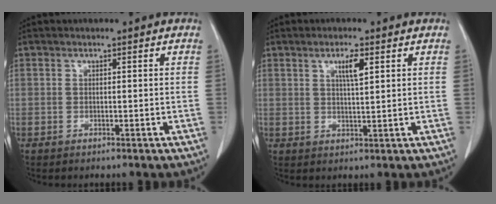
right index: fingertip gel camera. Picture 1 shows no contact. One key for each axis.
{"total": 3.4, "fx": 1.5, "fy": 0.4, "fz": 3.0, "tx": -0.054, "ty": -0.001, "tz": 0.026}